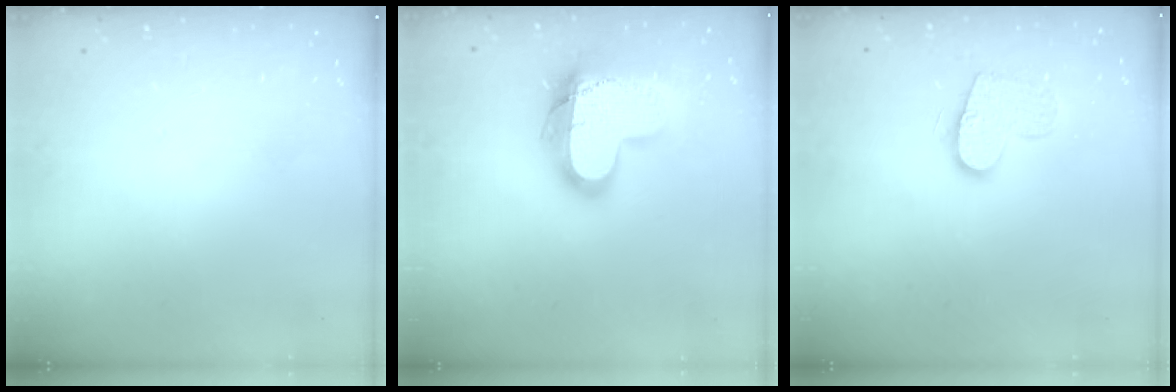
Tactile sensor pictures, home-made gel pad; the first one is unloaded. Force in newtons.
{"total": 19.1, "press": 19.0, "slide": 1.5}
{"total": 11.4, "press": 11.3, "slide": 0.6}